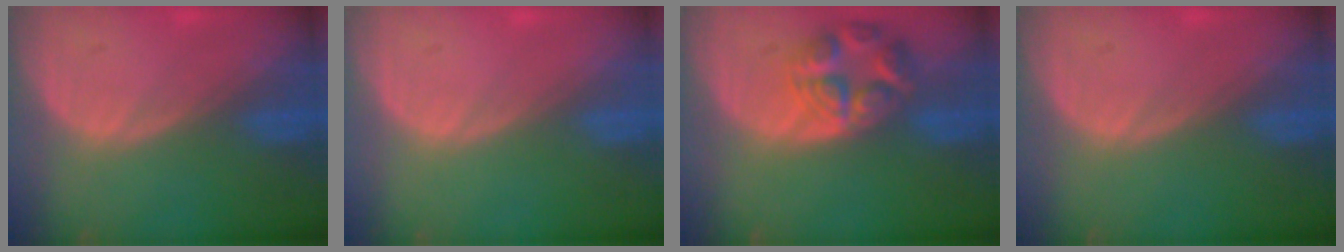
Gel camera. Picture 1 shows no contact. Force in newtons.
{"total": 0.0}
{"total": 7.7, "press": 6.9, "slide": 3.4}
{"total": 0.0}